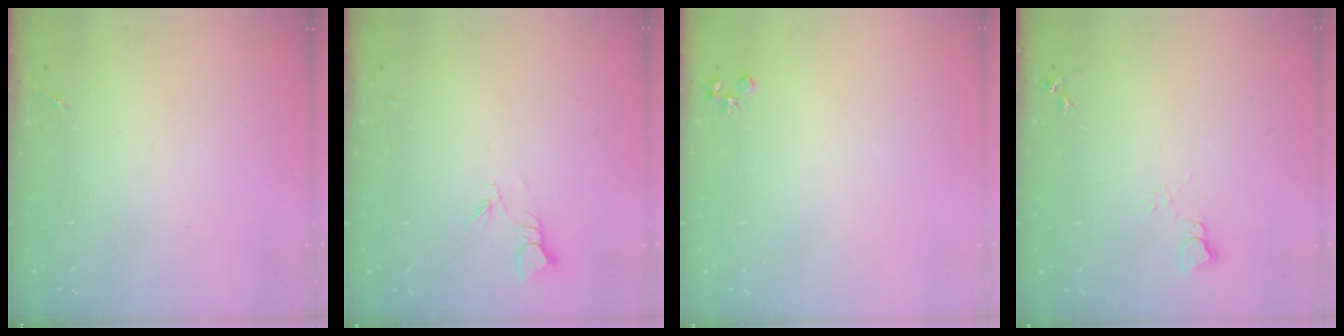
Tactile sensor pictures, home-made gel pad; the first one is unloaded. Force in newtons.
{"total": 2.7, "press": 2.7, "slide": 0.3}
{"total": 4.0, "press": 4.0, "slide": 0.6}
{"total": 3.7, "press": 3.7, "slide": 0.4}